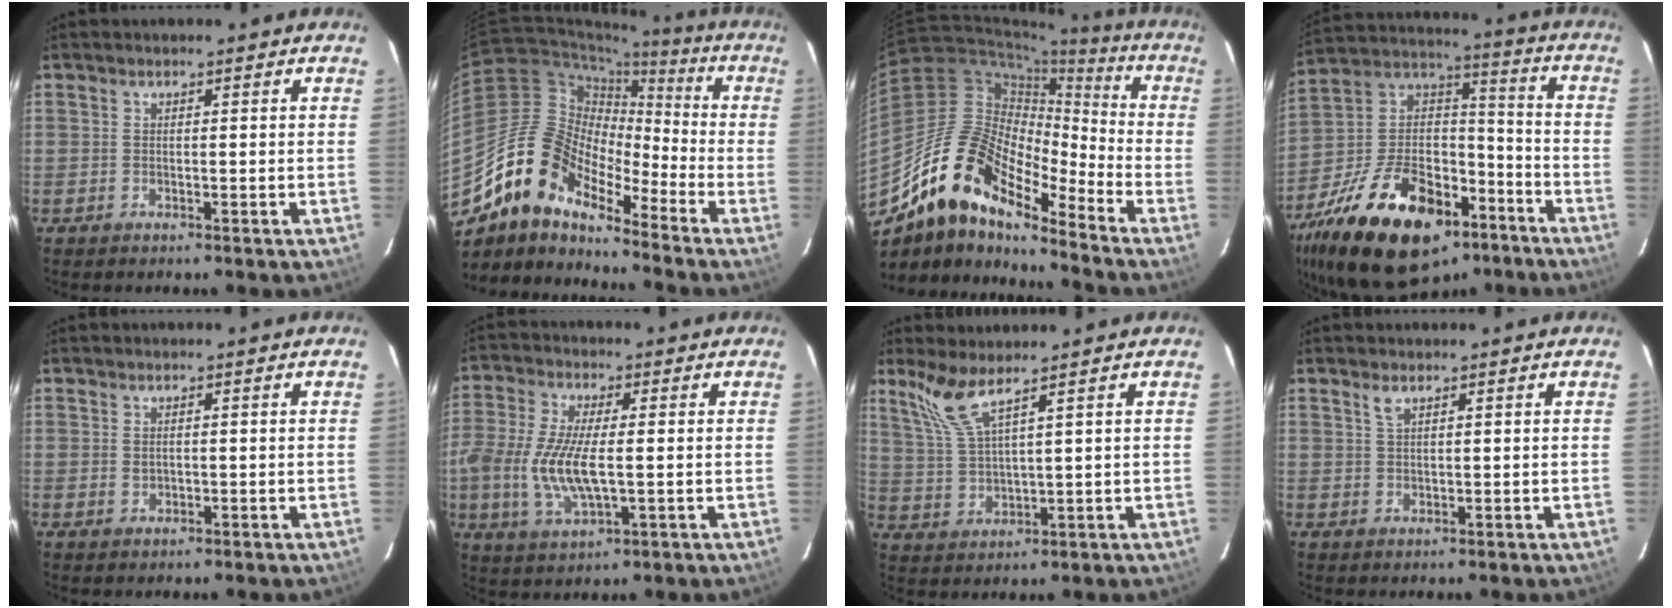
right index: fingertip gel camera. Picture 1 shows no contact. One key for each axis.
{"total": 15.2, "fx": -11.7, "fy": 6.1, "fz": 7.5, "tx": -0.127, "ty": 0.007, "tz": -0.235}
{"total": 17.7, "fx": -13.4, "fy": 5.8, "fz": 10.0, "tx": -0.167, "ty": -0.004, "tz": -0.267}
{"total": 29.7, "fx": -17.5, "fy": 15.9, "fz": 18.1, "tx": -0.357, "ty": 0.023, "tz": -0.268}
{"total": 0.8, "fx": 0.3, "fy": 0.5, "fz": 0.5, "tx": -0.009, "ty": 0.001, "tz": 0.007}
{"total": 11.4, "fx": -1.3, "fy": 4.1, "fz": 10.5, "tx": -0.226, "ty": -0.007, "tz": -0.025}
{"total": 6.3, "fx": 4.8, "fy": 0.1, "fz": 4.1, "tx": -0.092, "ty": 0.001, "tz": 0.111}
{"total": 1.7, "fx": 1.2, "fy": 0.6, "fz": 1.1, "tx": -0.020, "ty": 0.003, "tz": 0.024}